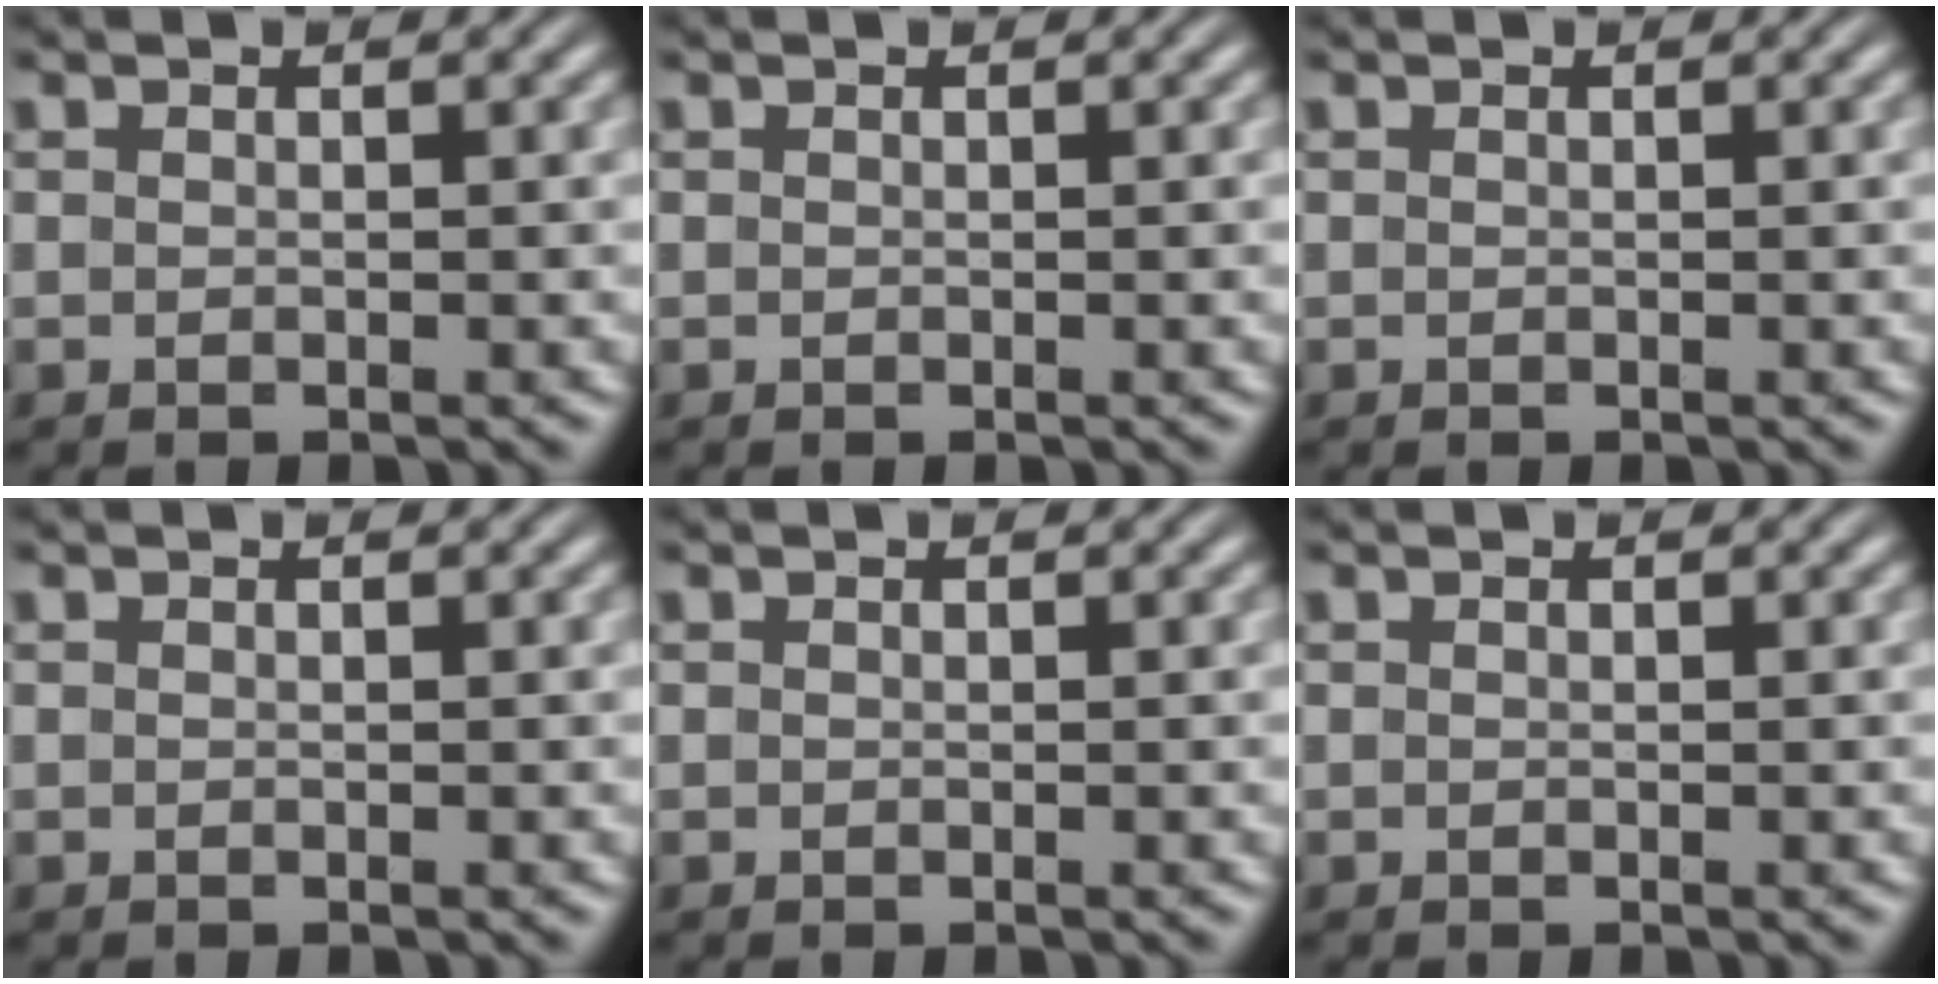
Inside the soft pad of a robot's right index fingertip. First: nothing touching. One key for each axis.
{"total": 0.0}
{"total": 0.0}
{"total": 0.0}
{"total": 0.0}
{"total": 0.0}